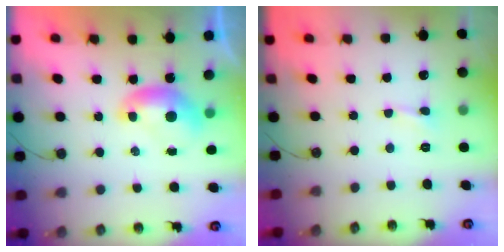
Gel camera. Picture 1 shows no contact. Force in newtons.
{"total": 1.3, "press": 1.2, "slide": 0.4}